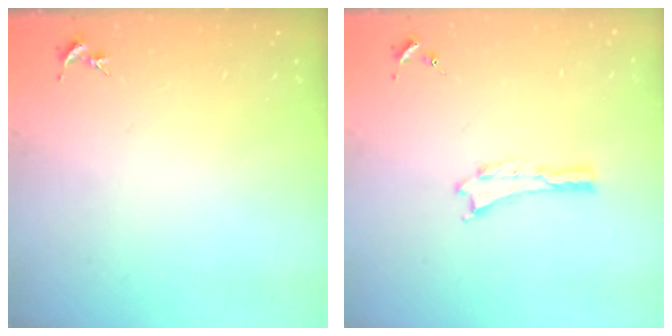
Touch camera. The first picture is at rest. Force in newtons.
{"total": 0.0}